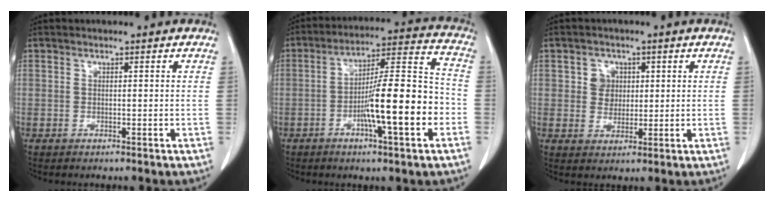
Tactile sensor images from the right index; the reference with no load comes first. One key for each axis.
{"total": 15.6, "fx": -4.5, "fy": 1.9, "fz": 14.8, "tx": -0.236, "ty": 0.014, "tz": -0.069}
{"total": 4.1, "fx": 1.0, "fy": 3.6, "fz": 1.6, "tx": -0.024, "ty": 0.013, "tz": 0.021}